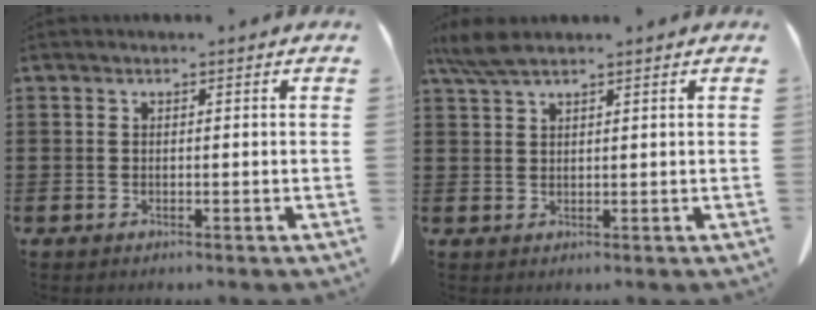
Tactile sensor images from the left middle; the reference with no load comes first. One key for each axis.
{"total": 3.8, "fx": 2.7, "fy": 0.6, "fz": 2.6, "tx": -0.065, "ty": -0.002, "tz": 0.049}